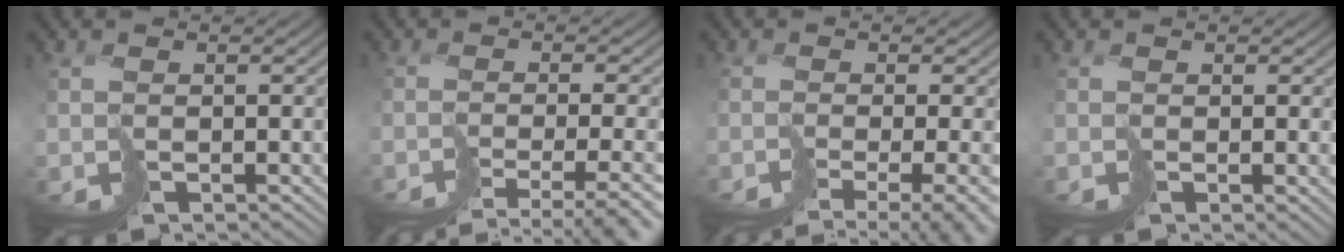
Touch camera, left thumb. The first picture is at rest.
{"total": 6.5, "force": [-5.2, 0.9, 3.8], "torque": [-0.047, -0.011, -0.056]}
{"total": 7.6, "force": [-4.9, 2.1, 5.5], "torque": [-0.061, -0.015, -0.028]}
{"total": 1.1, "force": [0.3, 0.2, 1.0], "torque": [-0.015, -0.003, 0.006]}